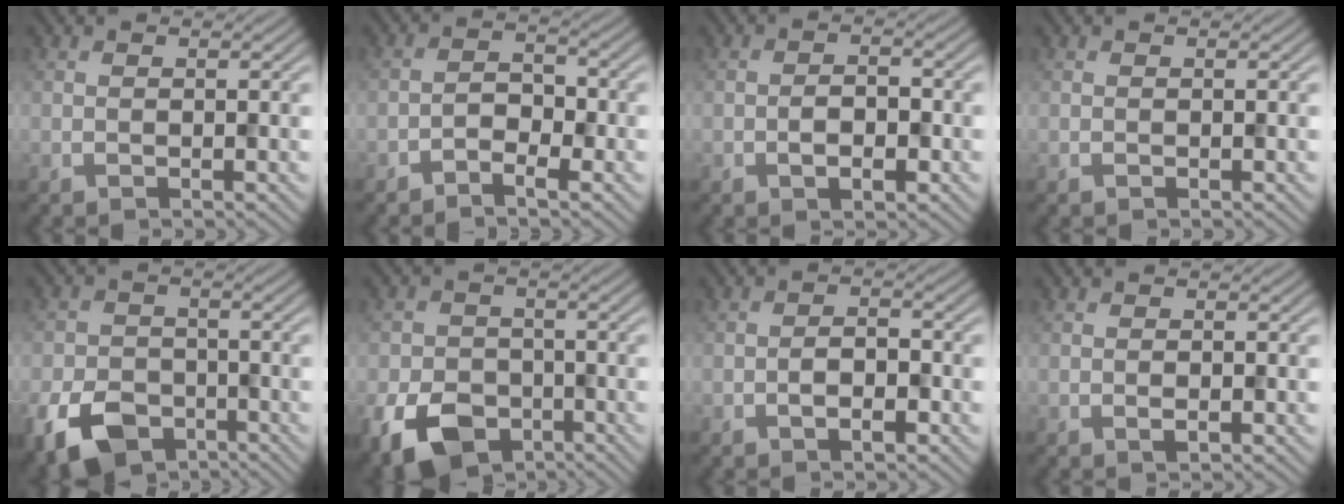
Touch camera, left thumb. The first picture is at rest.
{"total": 2.7, "force": [-1.9, 1.3, 1.5], "torque": [-0.024, 0.009, -0.042]}
{"total": 3.1, "force": [-1.1, 1.7, 2.3], "torque": [-0.036, 0.002, -0.023]}
{"total": 0.0}
{"total": 8.6, "force": [-4.8, 5.5, 4.4], "torque": [-0.106, -0.019, -0.094]}
{"total": 8.8, "force": [-4.5, 6.1, 4.4], "torque": [-0.107, -0.023, -0.087]}
{"total": 2.8, "force": [-1.3, 1.3, 2.2], "torque": [-0.034, 0.005, -0.027]}
{"total": 1.1, "force": [-0.3, 0.5, 0.9], "torque": [-0.018, 0.001, -0.006]}